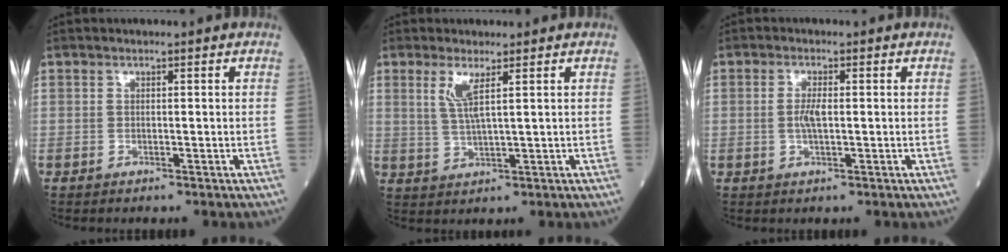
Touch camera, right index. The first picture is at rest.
{"total": 3.9, "force": [1.7, 0.1, 3.6], "torque": [-0.078, -0.006, 0.039]}
{"total": 2.7, "force": [-0.1, 0.6, 2.6], "torque": [-0.056, -0.002, -0.001]}